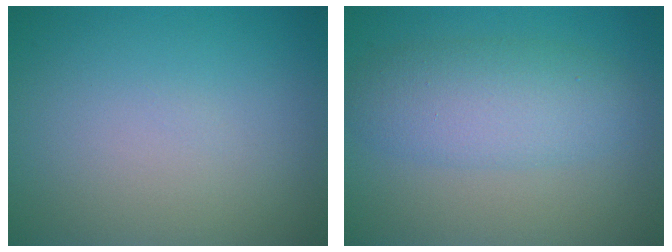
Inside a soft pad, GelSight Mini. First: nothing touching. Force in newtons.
{"total": 4.9, "press": 4.9, "slide": 0.1}